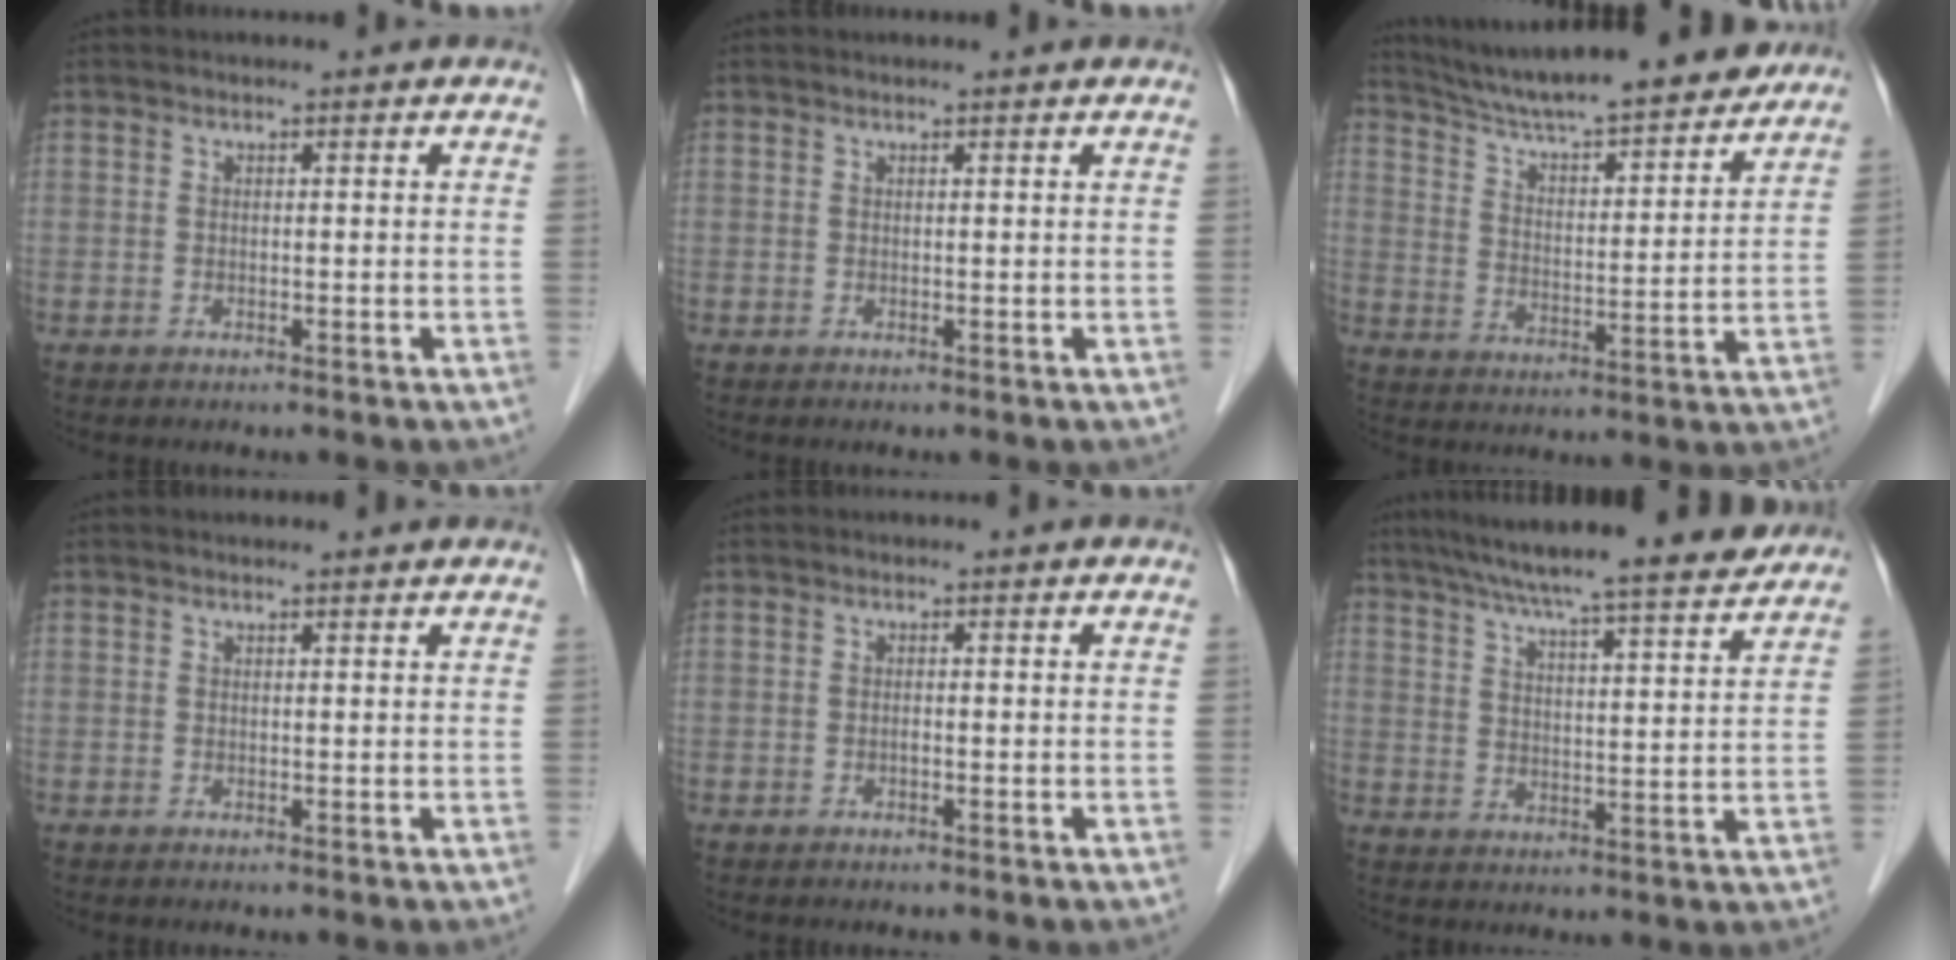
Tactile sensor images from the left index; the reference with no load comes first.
{"total": 1.4, "force": [1.3, 0.0, 0.5], "torque": [-0.012, 0.009, 0.019]}
{"total": 21.7, "force": [19.5, 2.7, 9.2], "torque": [-0.150, 0.002, 0.284]}
{"total": 2.0, "force": [2.0, 0.1, 0.5], "torque": [-0.011, 0.007, 0.023]}
{"total": 0.0}
{"total": 19.6, "force": [17.2, 0.8, 9.3], "torque": [-0.149, 0.007, 0.239]}